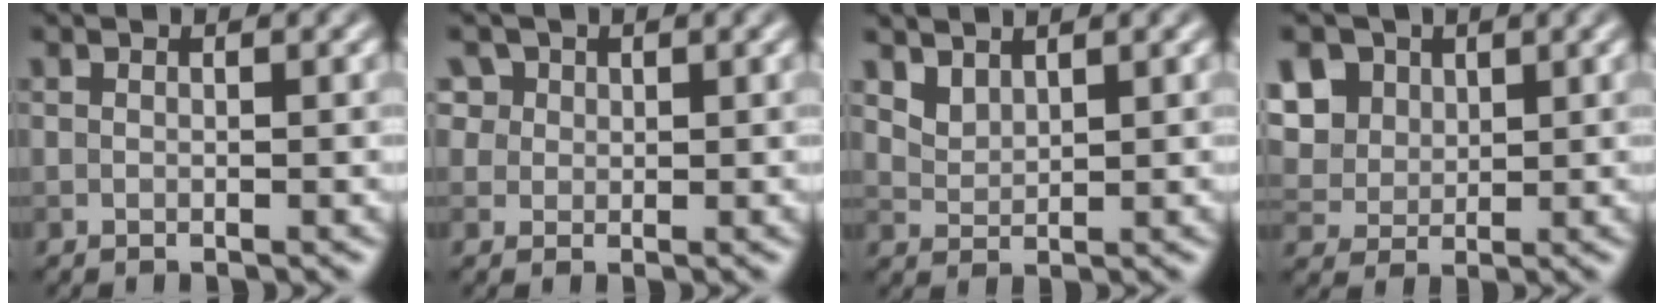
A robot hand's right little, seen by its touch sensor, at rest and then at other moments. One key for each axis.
{"total": 4.5, "fx": 2.4, "fy": 3.4, "fz": 1.8, "tx": -0.043, "ty": 0.008, "tz": 0.037}
{"total": 2.0, "fx": 1.7, "fy": 0.7, "fz": 0.6, "tx": -0.019, "ty": -0.002, "tz": 0.043}
{"total": 8.9, "fx": 4.1, "fy": 6.8, "fz": 4.2, "tx": -0.100, "ty": 0.024, "tz": 0.063}